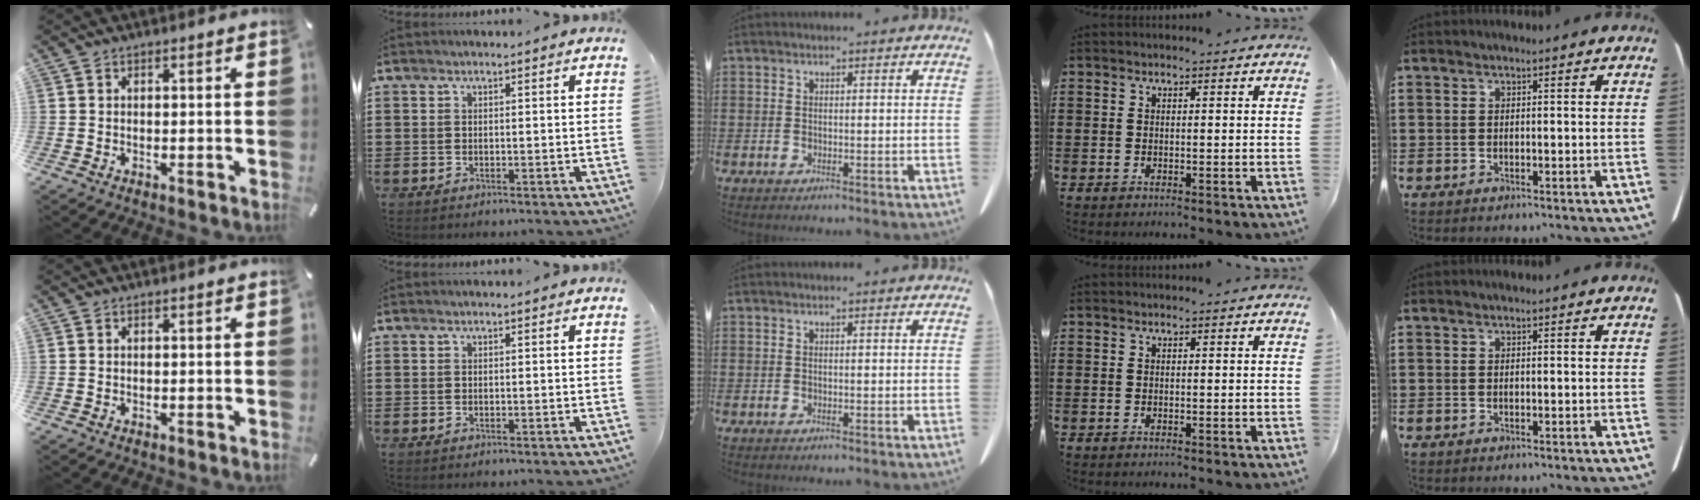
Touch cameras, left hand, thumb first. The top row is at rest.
{}